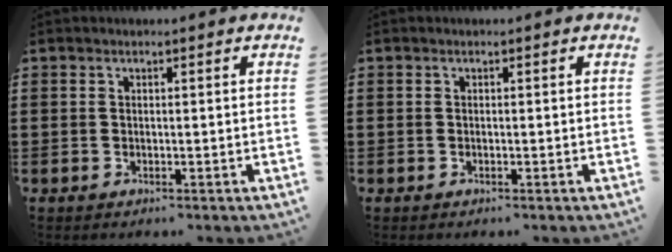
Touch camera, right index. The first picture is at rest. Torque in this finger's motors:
{"motor_torque": [1.08, 1.06, -0.01, -0.01]}